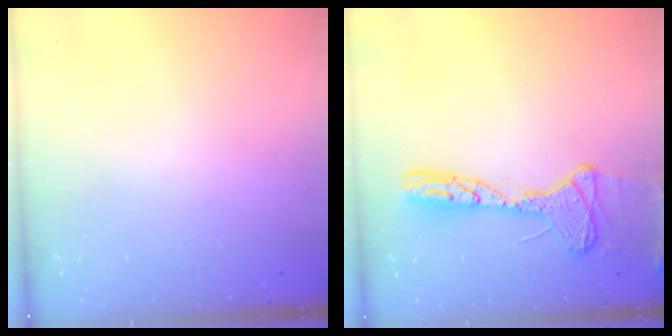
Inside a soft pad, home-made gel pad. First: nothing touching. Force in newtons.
{"total": 14.3, "press": 14.3, "slide": 0.8}